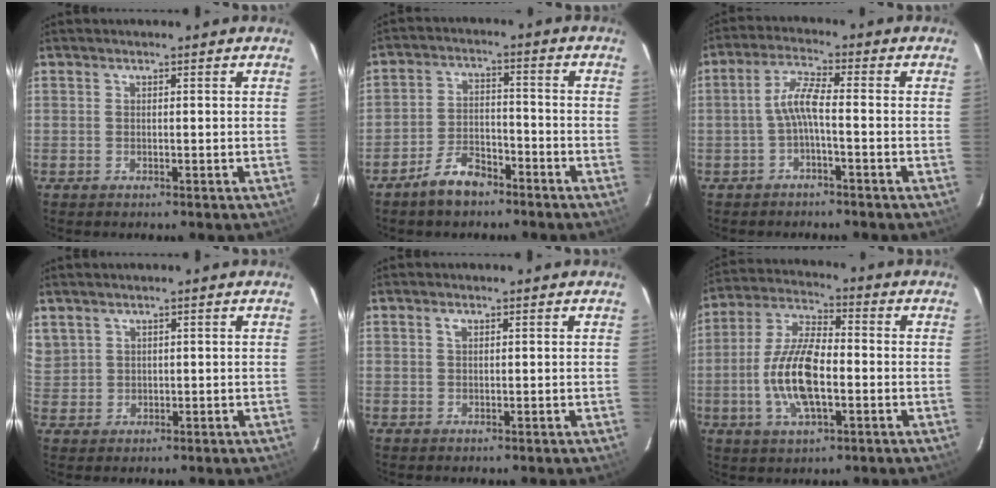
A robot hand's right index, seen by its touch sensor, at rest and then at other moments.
{"total": 7.0, "force": [-5.3, 3.5, 3.0], "torque": [-0.072, 0.017, -0.086]}
{"total": 4.5, "force": [-1.6, 0.5, 4.1], "torque": [-0.094, 0.012, -0.032]}
{"total": 4.4, "force": [2.8, 3.3, 0.9], "torque": [-0.013, 0.014, 0.067]}
{"total": 0.9, "force": [0.5, 0.5, 0.6], "torque": [-0.012, 0.004, 0.009]}
{"total": 13.0, "force": [-2.8, 5.1, 11.6], "torque": [-0.241, 0.001, -0.055]}